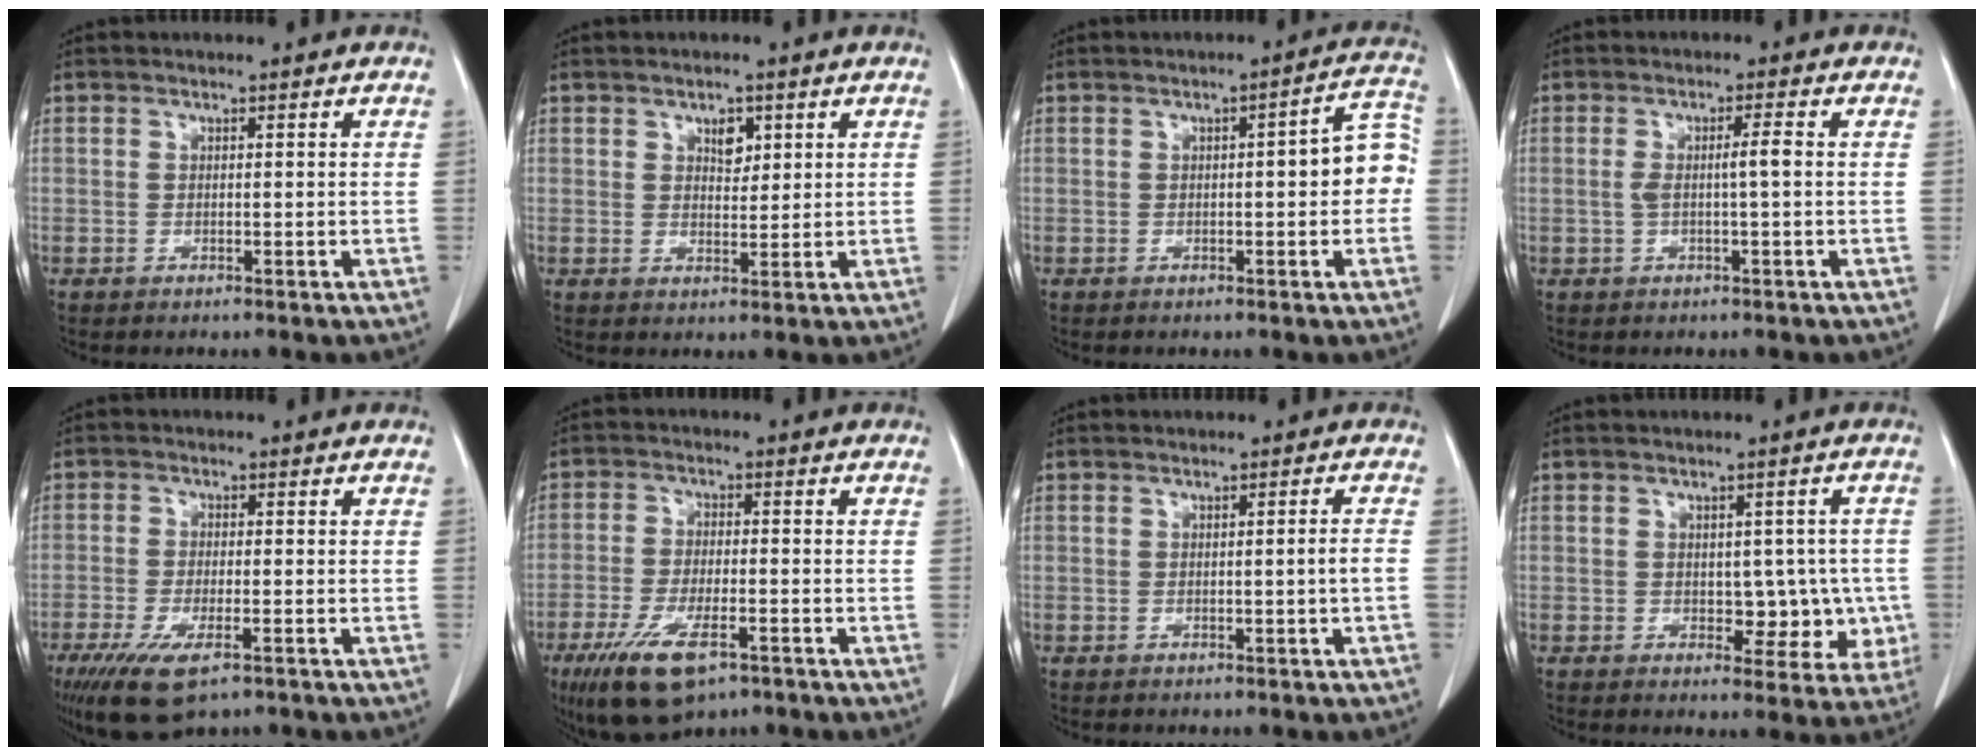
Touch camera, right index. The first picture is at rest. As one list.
[{"total": 2.8, "force": [1.4, 1.6, 1.8], "torque": [-0.027, -0.002, 0.025]}, {"total": 6.5, "force": [-0.3, 1.4, 6.3], "torque": [-0.073, 0.026, -0.008]}, {"total": 3.0, "force": [0.0, -0.1, 3.0], "torque": [-0.057, 0.004, 0.001]}, {"total": 8.8, "force": [-5.3, 2.6, 6.6], "torque": [-0.123, -0.020, -0.083]}, {"total": 10.9, "force": [-6.2, 3.5, 8.1], "torque": [-0.156, -0.020, -0.100]}, {"total": 1.6, "force": [-0.5, -0.5, 1.4], "torque": [-0.022, -0.002, -0.007]}, {"total": 6.4, "force": [-0.7, 4.1, 4.9], "torque": [-0.039, 0.015, 0.000]}]